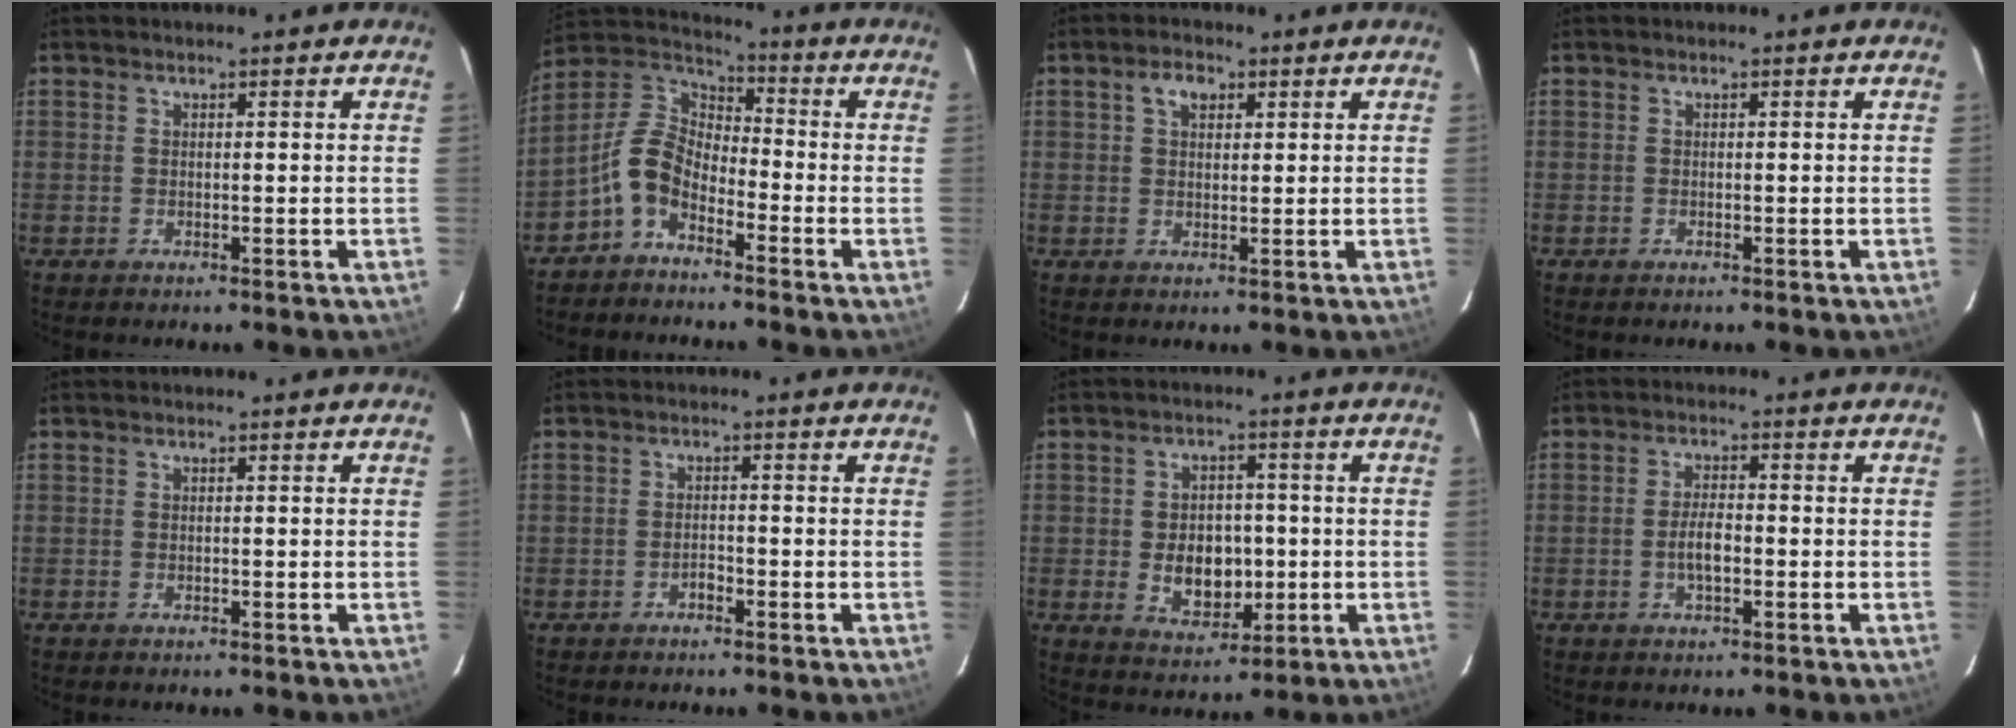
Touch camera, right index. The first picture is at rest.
{"total": 8.9, "force": [-5.0, 5.2, 5.3], "torque": [-0.112, 0.022, -0.112]}
{"total": 3.3, "force": [1.4, 2.1, 2.0], "torque": [-0.033, 0.011, 0.026]}
{"total": 0.0}
{"total": 0.0}
{"total": 1.4, "force": [-1.1, 0.7, 0.5], "torque": [-0.010, 0.004, -0.018]}
{"total": 8.8, "force": [-1.1, 6.5, 5.7], "torque": [-0.110, 0.001, -0.002]}
{"total": 3.9, "force": [-1.1, 1.5, 3.4], "torque": [-0.066, 0.000, -0.017]}